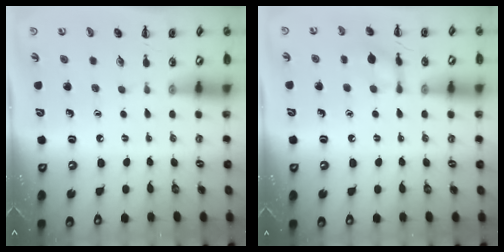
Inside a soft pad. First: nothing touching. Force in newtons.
{"total": 7.8, "press": 7.7, "slide": 1.4}